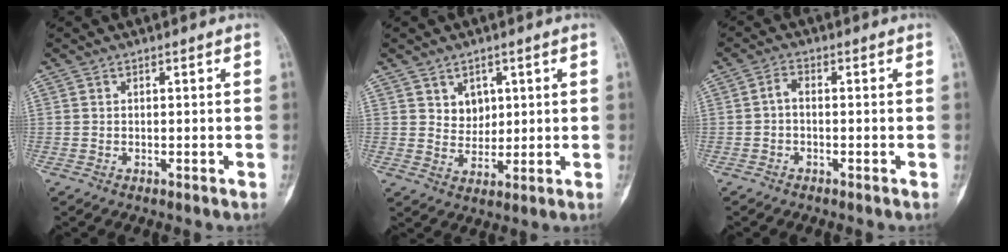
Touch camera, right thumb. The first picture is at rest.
{"total": 4.3, "force": [1.8, 3.4, 1.8], "torque": [-0.006, -0.015, 0.037]}
{"total": 2.0, "force": [-0.5, 0.9, 1.7], "torque": [-0.031, 0.006, -0.016]}